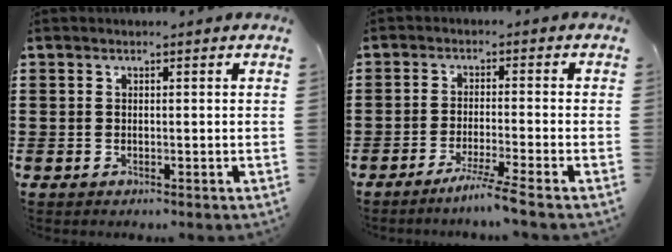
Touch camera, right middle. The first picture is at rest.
{"total": 4.0, "force": [-3.2, -0.9, 2.2], "torque": [-0.034, -0.012, -0.058]}